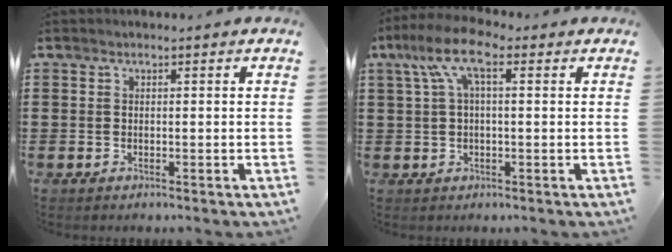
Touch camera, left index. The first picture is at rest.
{"total": 7.7, "force": [2.2, 2.8, 6.8], "torque": [-0.149, 0.008, 0.033]}